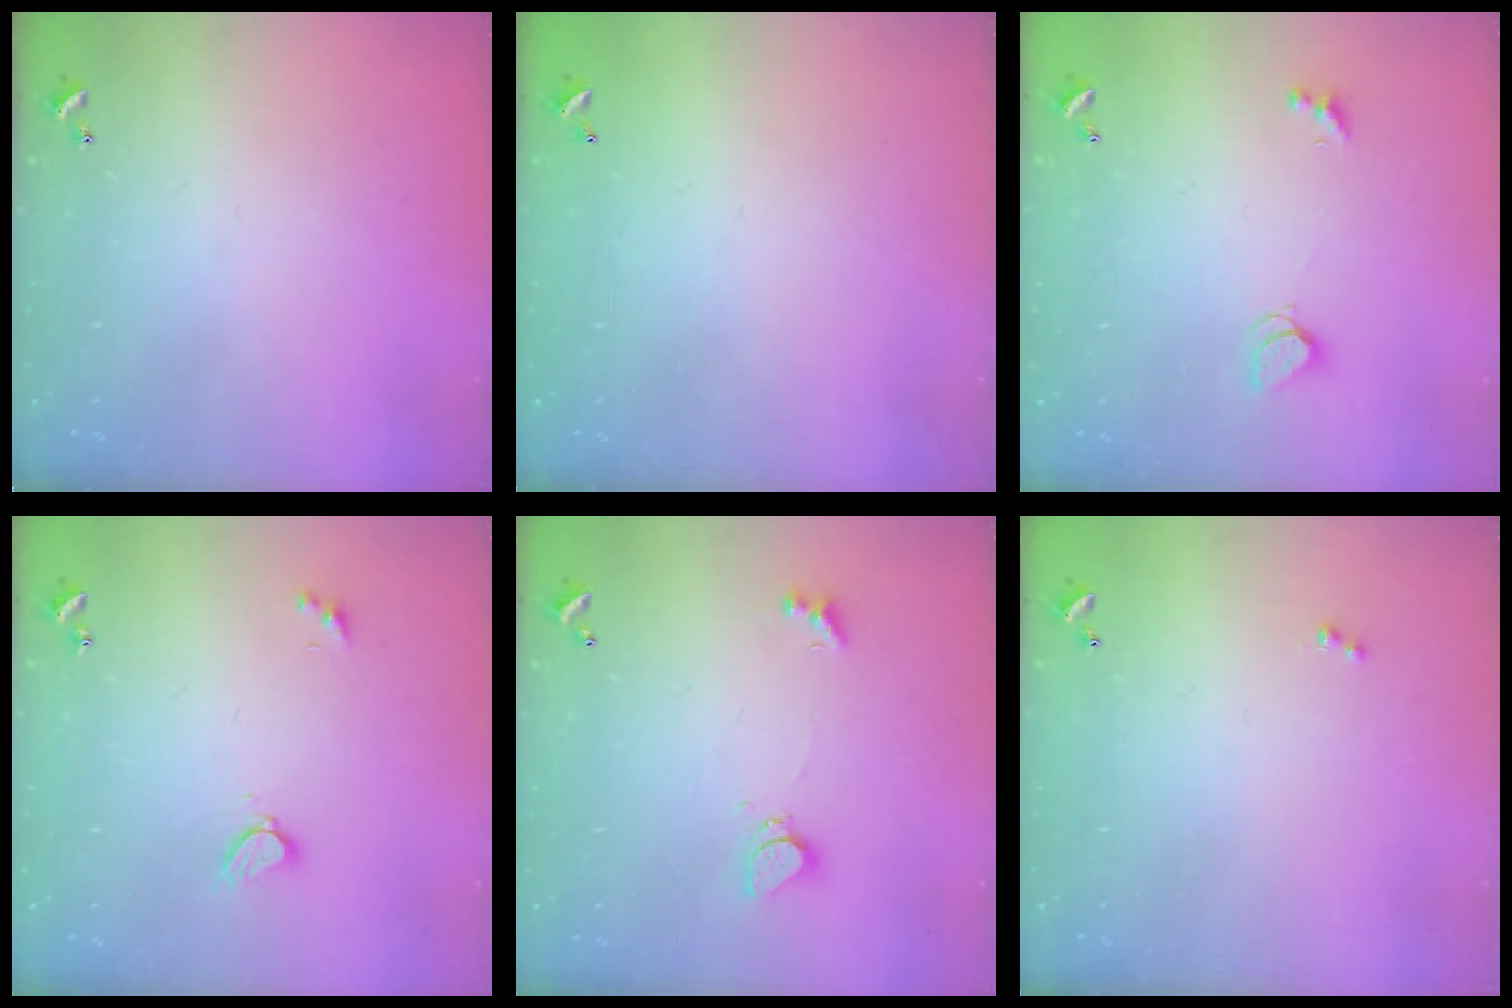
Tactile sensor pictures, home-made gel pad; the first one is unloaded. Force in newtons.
{"total": 2.8, "press": 2.8, "slide": 0.1}
{"total": 2.0, "press": 2.0, "slide": 0.5}
{"total": 2.3, "press": 2.3, "slide": 0.3}
{"total": 1.8, "press": 1.7, "slide": 0.5}
{"total": 0.7, "press": 0.6, "slide": 0.4}